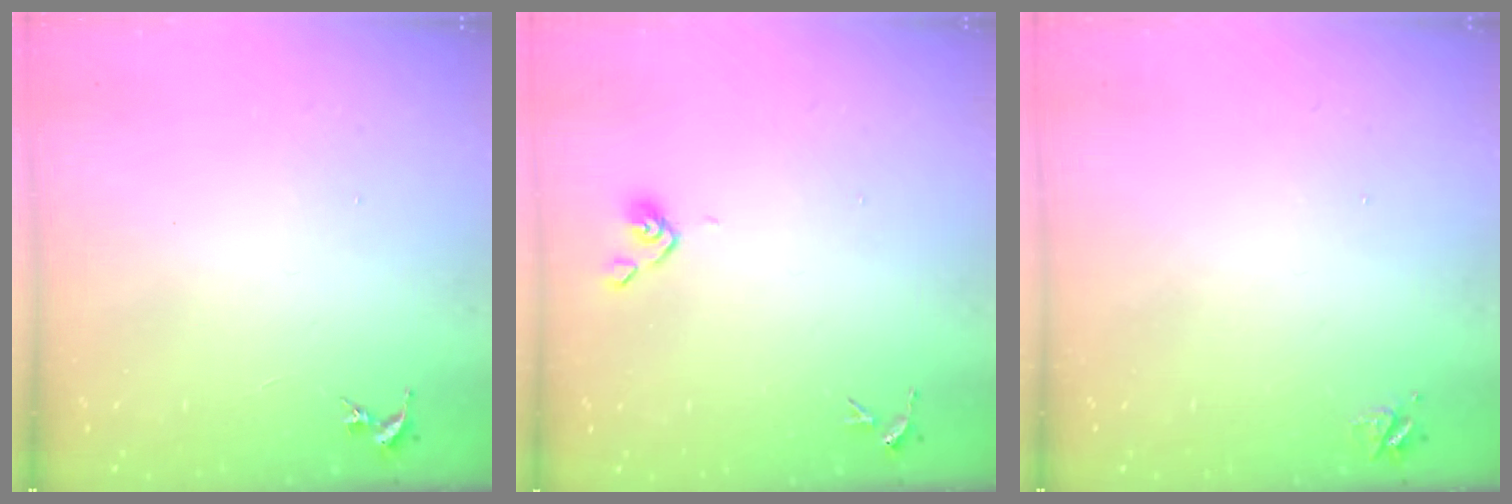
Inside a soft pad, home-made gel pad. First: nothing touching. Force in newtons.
{"total": 4.3, "press": 4.1, "slide": 1.3}
{"total": 3.7, "press": 3.6, "slide": 0.5}